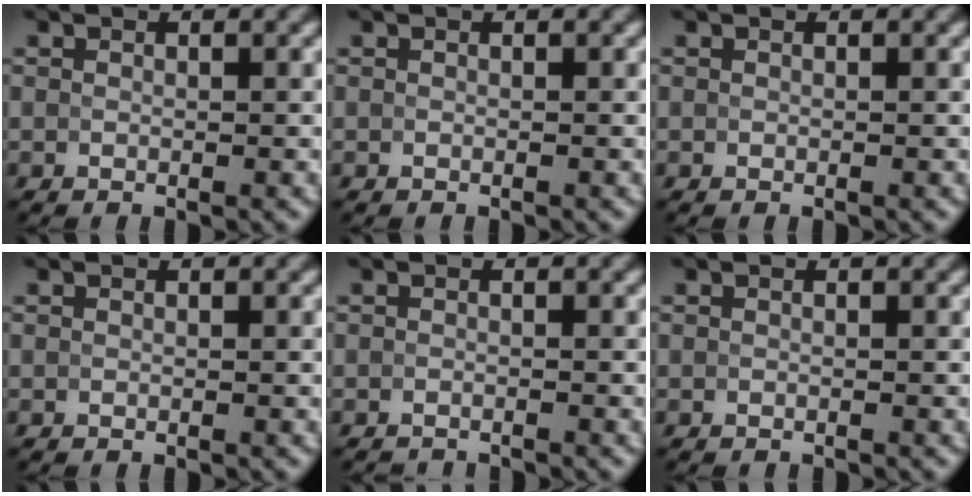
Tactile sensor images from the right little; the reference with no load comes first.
{"total": 0.0}
{"total": 0.0}
{"total": 0.0}
{"total": 1.1, "force": [-1.1, -0.1, 0.0], "torque": [0.000, -0.002, -0.019]}
{"total": 0.0}